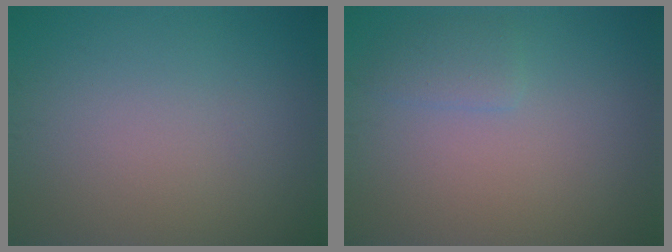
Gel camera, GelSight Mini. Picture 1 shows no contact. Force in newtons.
{"total": 1.5, "press": 1.5, "slide": 0.1}